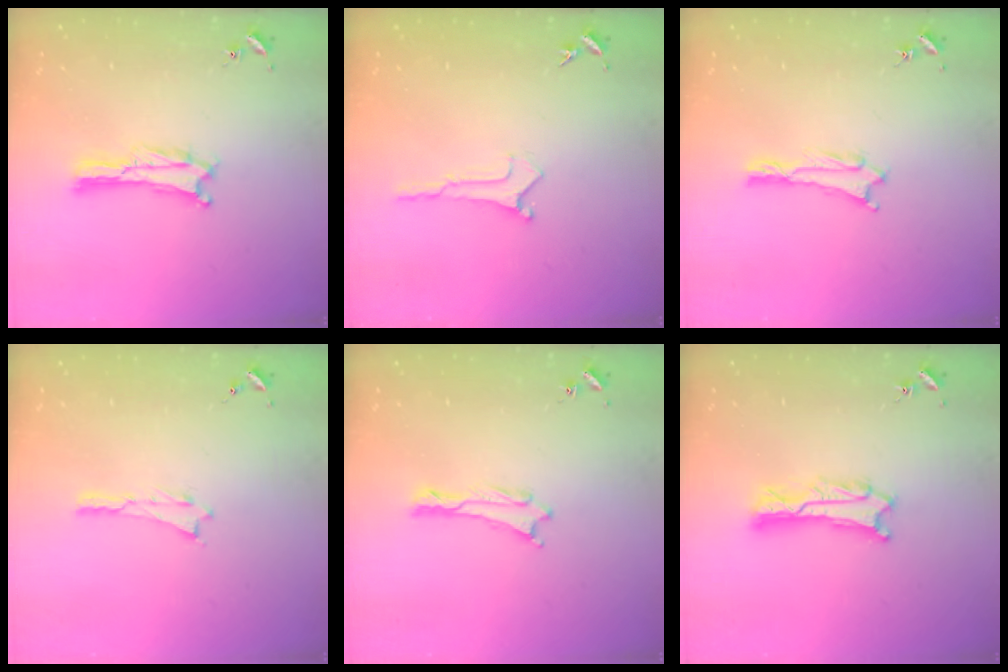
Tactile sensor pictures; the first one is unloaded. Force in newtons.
{"total": 0.0}
{"total": 1.0, "press": 1.0, "slide": 0.2}
{"total": 0.0}
{"total": 0.0}
{"total": 2.2, "press": 2.2, "slide": 0.2}